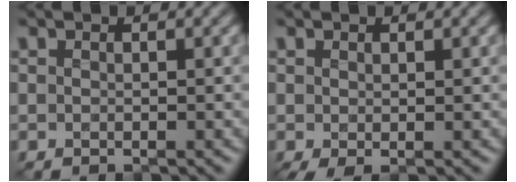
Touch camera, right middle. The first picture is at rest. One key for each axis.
{"total": 1.0, "fx": -0.2, "fy": -0.1, "fz": 1.0, "tx": -0.028, "ty": -0.004, "tz": 0.002}